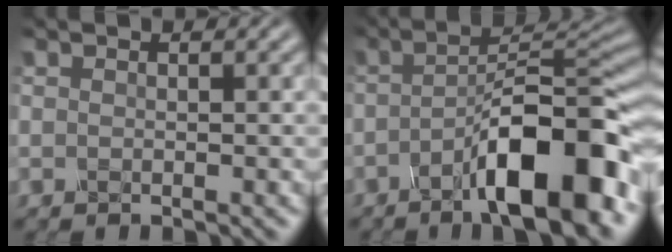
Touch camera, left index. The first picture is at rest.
{"total": 10.5, "force": [-4.7, 2.6, 9.0], "torque": [-0.130, 0.014, -0.075]}